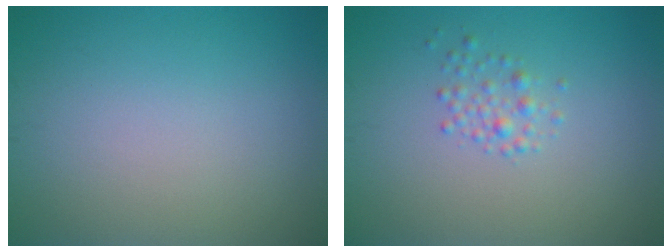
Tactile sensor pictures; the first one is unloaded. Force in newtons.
{"total": 1.4, "press": 1.4, "slide": 0.0}